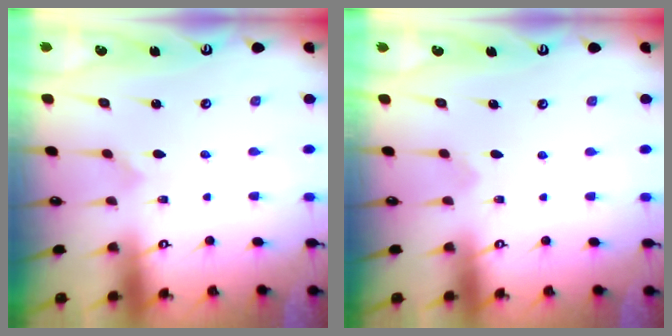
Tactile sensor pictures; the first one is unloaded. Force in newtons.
{"total": 2.7, "press": 2.6, "slide": 0.7}